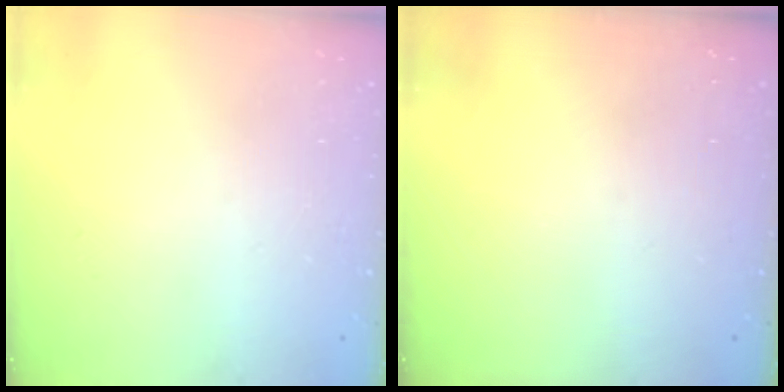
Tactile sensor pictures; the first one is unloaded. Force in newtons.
{"total": 0.0}